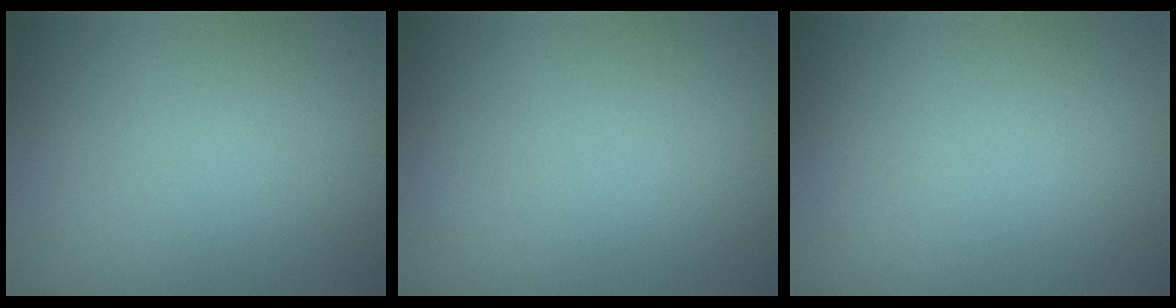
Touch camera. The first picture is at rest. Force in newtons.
{"total": 0.0}
{"total": 0.0}